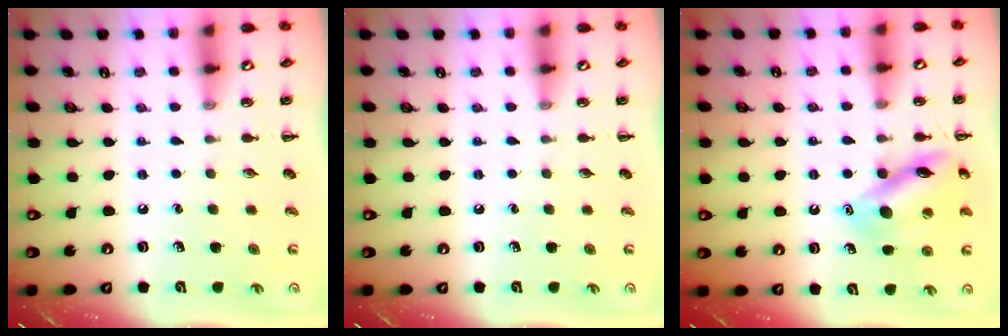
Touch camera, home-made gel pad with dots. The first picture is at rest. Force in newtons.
{"total": 0.0}
{"total": 12.8, "press": 12.8, "slide": 0.8}